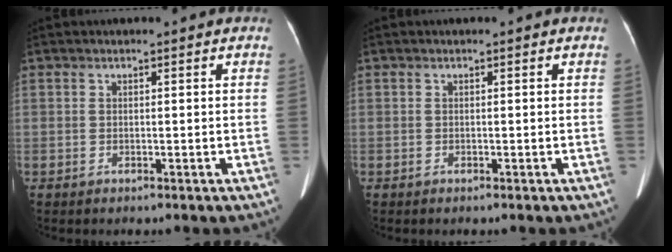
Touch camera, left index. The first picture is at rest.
{"total": 0.0}